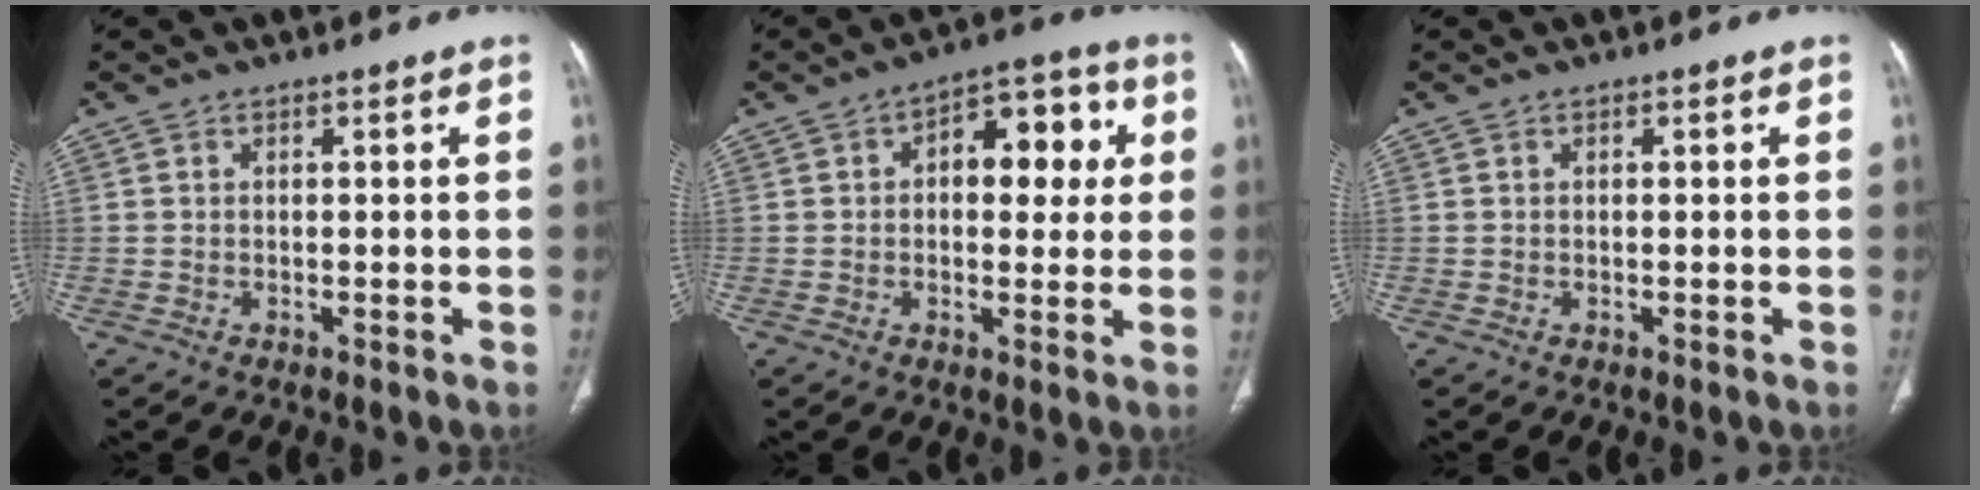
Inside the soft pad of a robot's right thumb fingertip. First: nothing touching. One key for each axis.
{"total": 12.1, "fx": 2.6, "fy": 6.8, "fz": 9.6, "tx": -0.082, "ty": 0.021, "tz": 0.031}
{"total": 0.0}